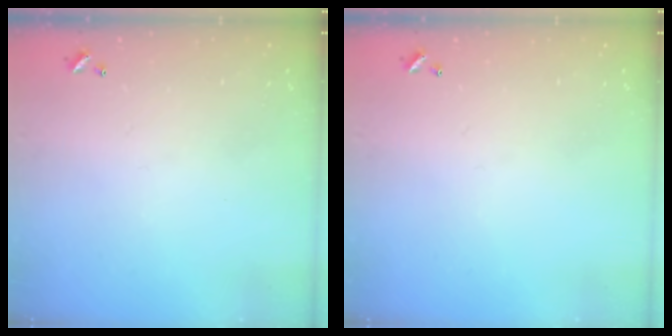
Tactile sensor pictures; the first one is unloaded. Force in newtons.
{"total": 0.0}